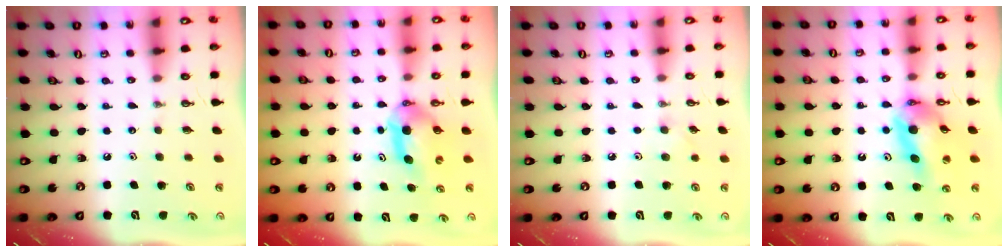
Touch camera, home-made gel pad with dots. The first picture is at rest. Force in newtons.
{"total": 6.0, "press": 6.0, "slide": 0.8}
{"total": 3.6, "press": 3.5, "slide": 0.9}
{"total": 13.9, "press": 13.8, "slide": 1.9}